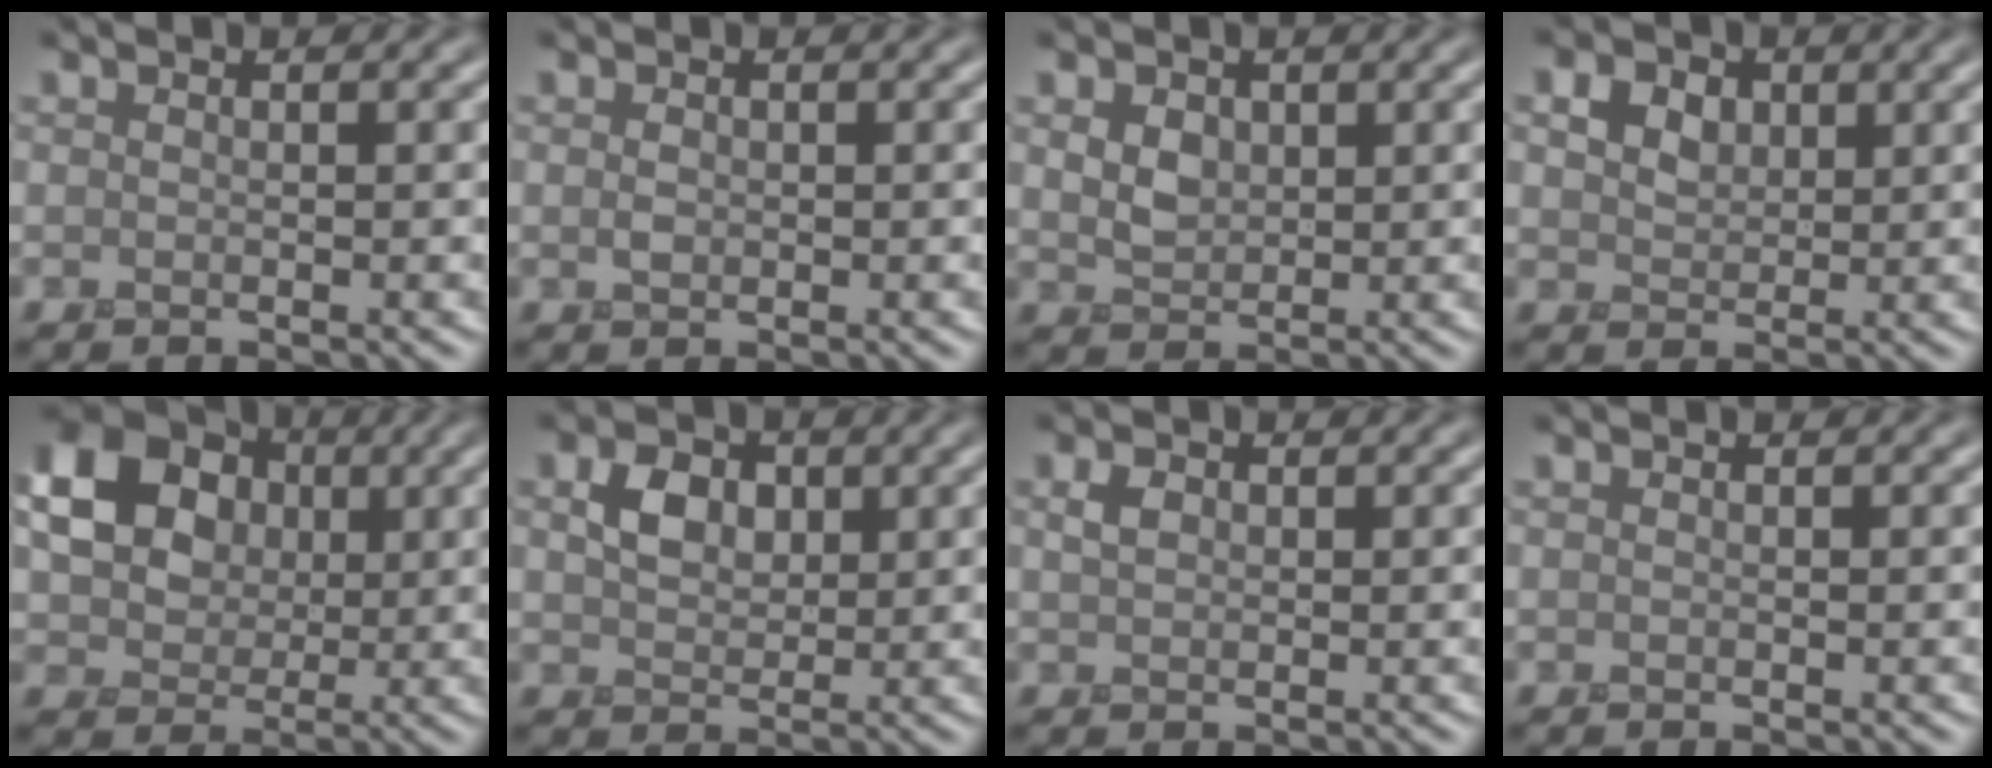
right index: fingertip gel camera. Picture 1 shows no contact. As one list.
[{"total": 0.9, "force": [-0.1, 0.7, 0.6], "torque": [-0.013, -0.001, -0.002]}, {"total": 2.7, "force": [0.8, 2.0, 1.6], "torque": [-0.036, 0.002, 0.007]}, {"total": 5.4, "force": [2.4, 3.8, 2.9], "torque": [-0.073, 0.011, 0.029]}, {"total": 12.0, "force": [2.5, 10.2, 5.9], "torque": [-0.148, 0.027, 0.042]}, {"total": 3.0, "force": [0.6, 2.3, 1.7], "torque": [-0.039, 0.001, 0.006]}, {"total": 1.2, "force": [0.1, 0.9, 0.7], "torque": [-0.015, 0.002, -0.001]}, {"total": 0.0}]